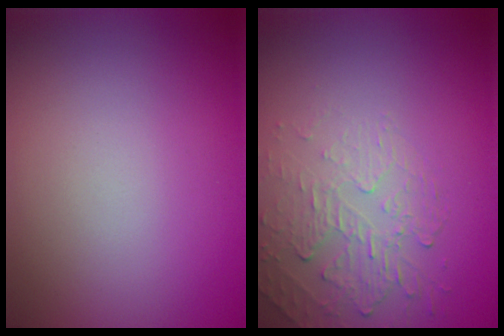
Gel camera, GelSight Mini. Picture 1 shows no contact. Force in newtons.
{"total": 2.2, "press": 1.1, "slide": 1.9}